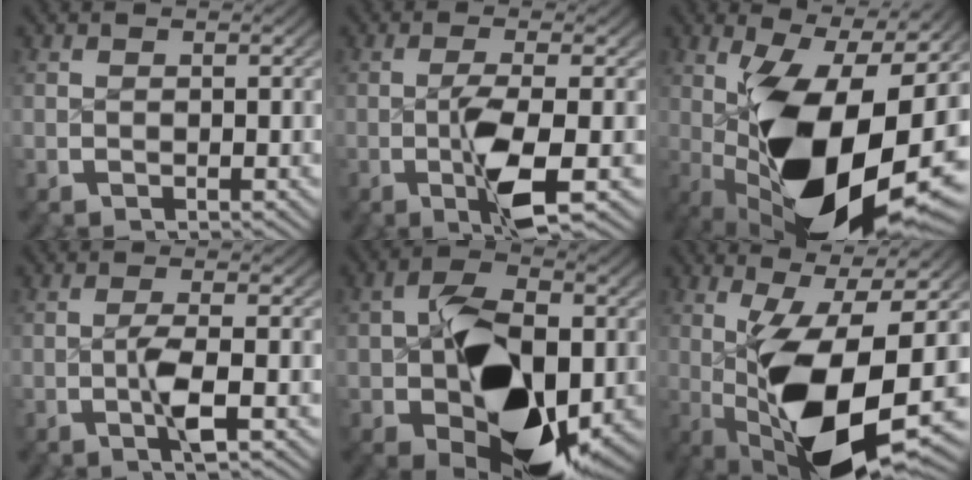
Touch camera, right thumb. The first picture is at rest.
{"total": 5.7, "force": [-1.1, 1.7, 5.3], "torque": [-0.102, -0.012, -0.015]}
{"total": 20.6, "force": [-2.5, 10.7, 17.4], "torque": [-0.310, -0.065, -0.002]}
{"total": 3.4, "force": [-0.7, 1.0, 3.1], "torque": [-0.061, -0.005, -0.014]}
{"total": 17.4, "force": [-2.8, 10.9, 13.3], "torque": [-0.237, -0.061, -0.018]}
{"total": 16.7, "force": [-1.7, 8.0, 14.6], "torque": [-0.270, -0.052, 0.003]}